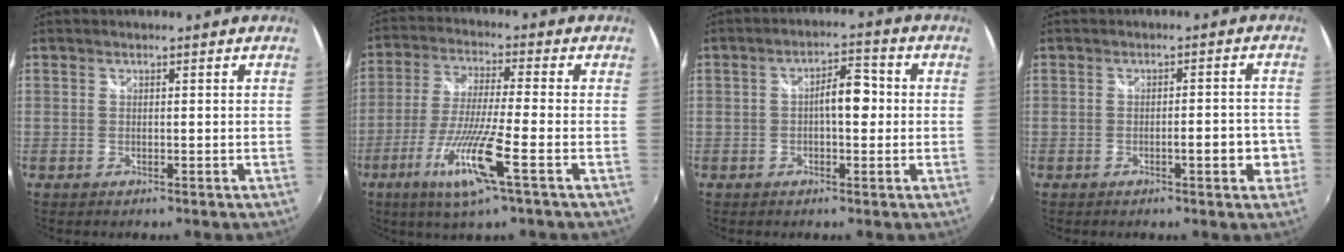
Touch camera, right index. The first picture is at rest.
{"total": 12.8, "force": [-5.6, 0.0, 11.5], "torque": [-0.242, -0.019, -0.109]}
{"total": 5.6, "force": [-0.2, 2.2, 5.1], "torque": [-0.082, 0.012, -0.005]}
{"total": 4.7, "force": [-1.8, 1.2, 4.2], "torque": [-0.061, 0.002, -0.024]}